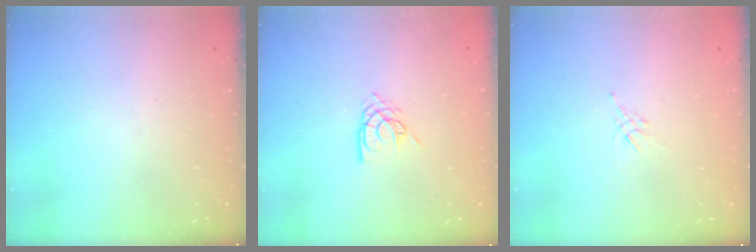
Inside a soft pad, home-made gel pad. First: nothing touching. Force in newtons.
{"total": 7.9, "press": 7.8, "slide": 0.9}
{"total": 2.1, "press": 2.0, "slide": 0.5}